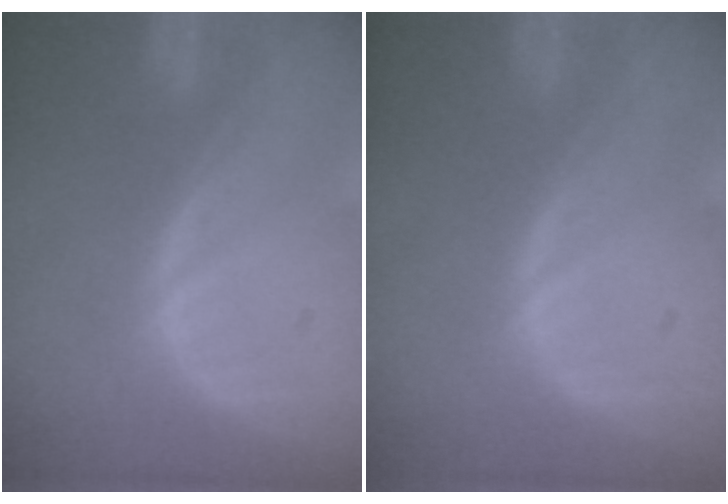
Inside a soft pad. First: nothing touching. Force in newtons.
{"total": 0.0}